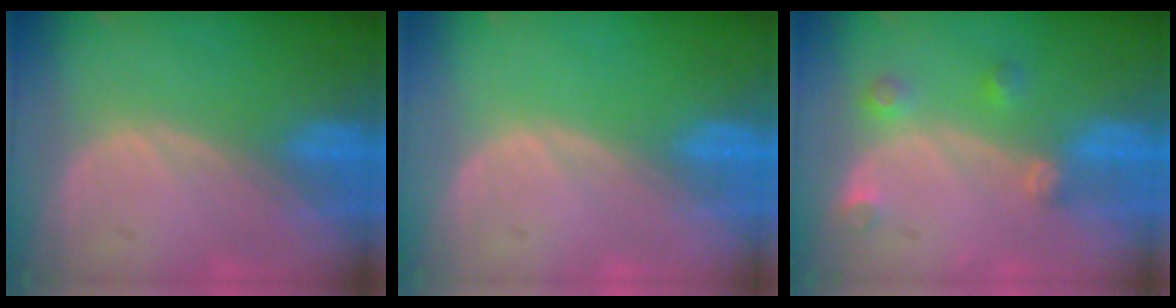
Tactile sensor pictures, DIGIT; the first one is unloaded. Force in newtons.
{"total": 0.0}
{"total": 3.0, "press": 2.9, "slide": 0.6}